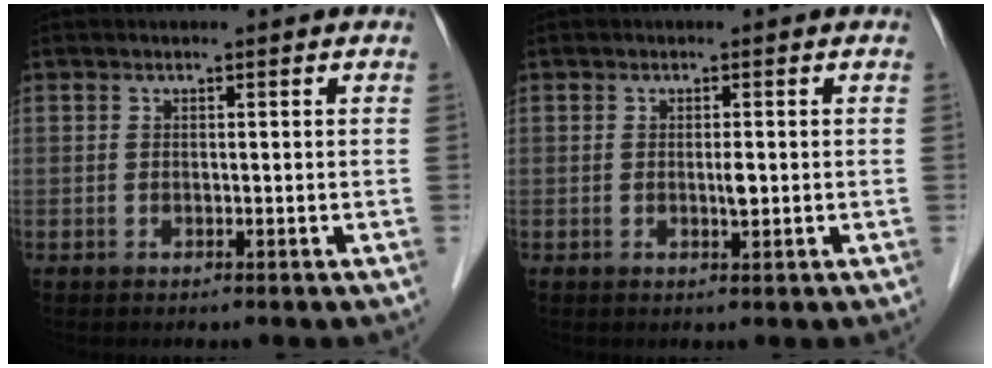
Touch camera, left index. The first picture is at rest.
{"total": 1.4, "force": [-0.1, 0.3, 1.3], "torque": [-0.024, -0.001, 0.000]}